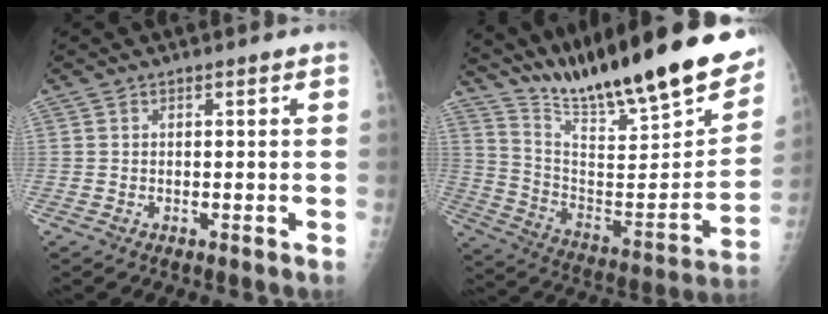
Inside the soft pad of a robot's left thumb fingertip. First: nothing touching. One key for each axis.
{"total": 27.5, "fx": 22.4, "fy": 3.8, "fz": 15.5, "tx": -0.228, "ty": -0.118, "tz": 0.355}